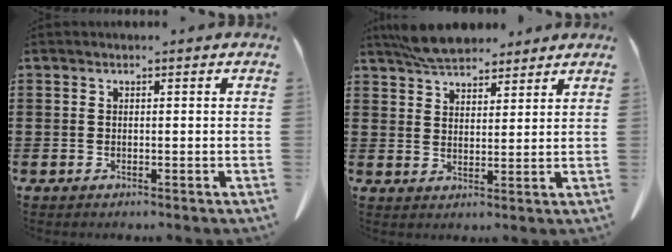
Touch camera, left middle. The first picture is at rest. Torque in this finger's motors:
{"motor_torque": [0.24, -0.21, 0.21, 0.07]}